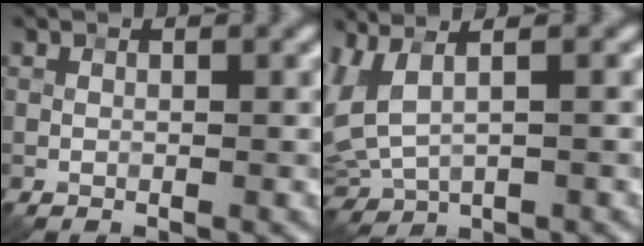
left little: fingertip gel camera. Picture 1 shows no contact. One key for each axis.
{"total": 4.6, "fx": 0.6, "fy": 2.2, "fz": 4.0, "tx": -0.111, "ty": -0.001, "tz": 0.014}